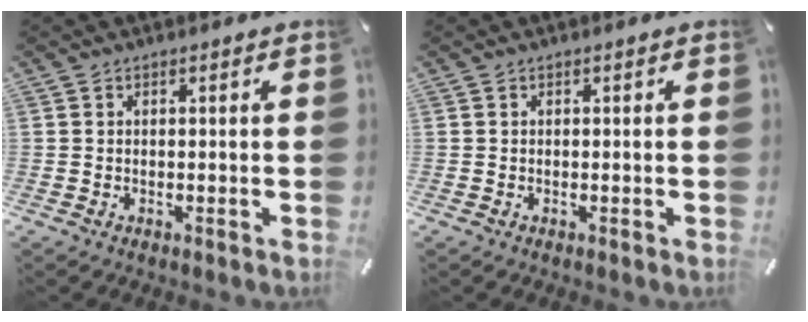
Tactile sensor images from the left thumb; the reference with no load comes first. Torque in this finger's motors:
{"motor_torque": [0.00, 0.00, 0.00, 0.05, 0.00]}